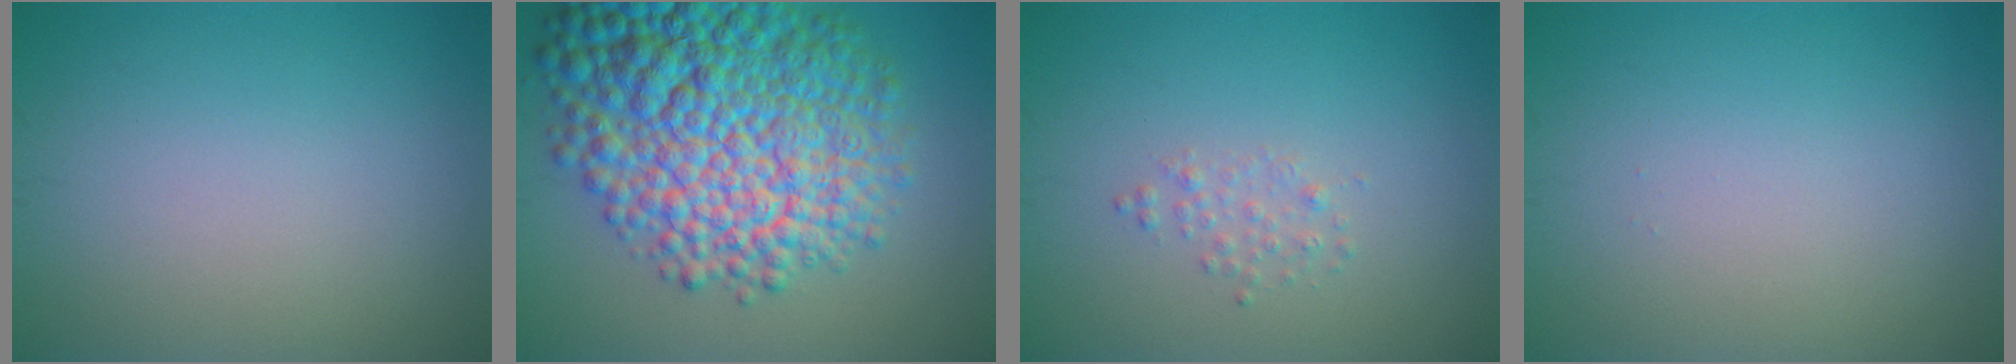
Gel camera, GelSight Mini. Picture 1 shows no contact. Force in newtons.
{"total": 14.0, "press": 14.0, "slide": 0.4}
{"total": 1.0, "press": 1.0, "slide": 0.1}
{"total": 0.0}